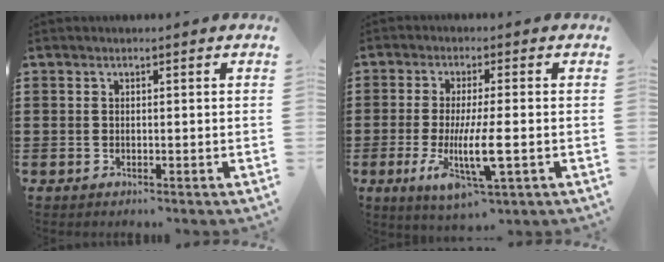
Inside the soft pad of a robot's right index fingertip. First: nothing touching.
{"total": 9.1, "force": [-2.2, 2.0, 8.6], "torque": [-0.173, -0.019, -0.039]}